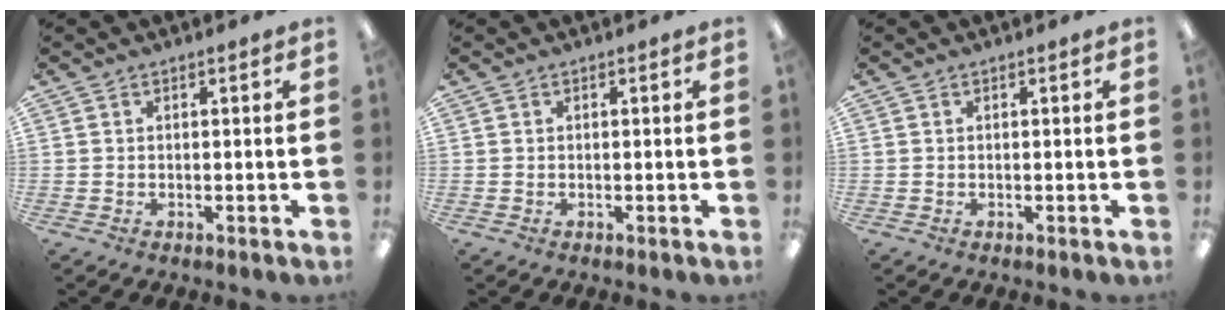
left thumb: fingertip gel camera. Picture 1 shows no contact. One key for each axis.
{"total": 0.0}
{"total": 0.0}